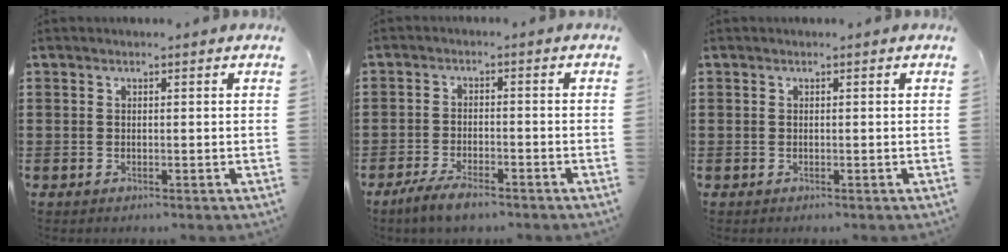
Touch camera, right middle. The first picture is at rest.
{"total": 4.1, "force": [-3.4, 1.0, 2.1], "torque": [-0.049, -0.002, -0.068]}
{"total": 0.0}